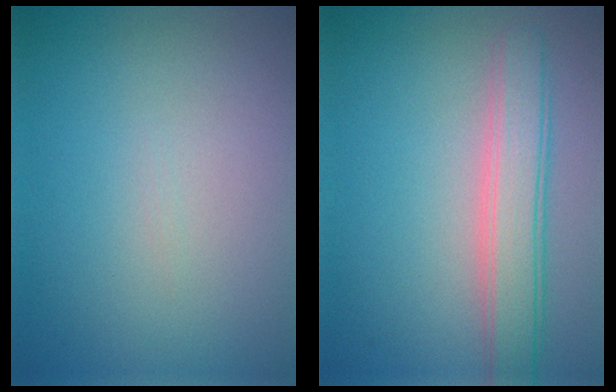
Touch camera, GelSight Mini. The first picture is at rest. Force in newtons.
{"total": 4.2, "press": 4.2, "slide": 0.3}